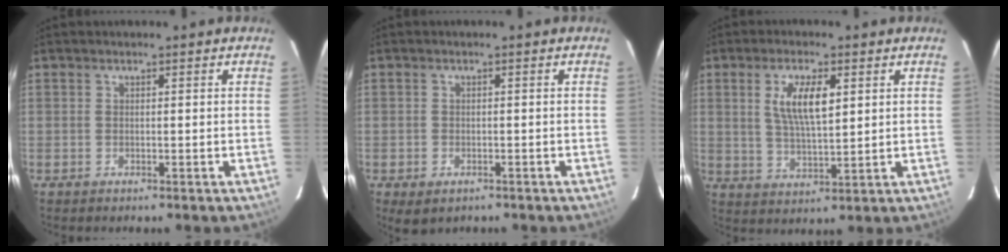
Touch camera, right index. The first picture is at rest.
{"total": 5.1, "force": [-3.4, 3.2, 2.0], "torque": [-0.048, -0.008, -0.046]}
{"total": 7.9, "force": [2.5, 2.6, 7.0], "torque": [-0.132, 0.001, 0.050]}